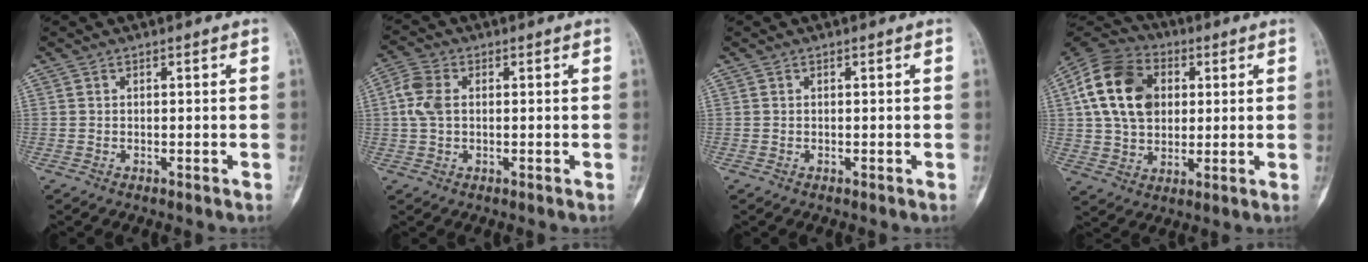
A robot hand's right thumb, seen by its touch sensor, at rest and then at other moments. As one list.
[{"total": 5.3, "force": [0.4, 3.4, 4.0], "torque": [-0.100, 0.010, 0.001]}, {"total": 0.0}, {"total": 16.9, "force": [3.5, 12.3, 11.1], "torque": [-0.187, 0.010, 0.056]}]